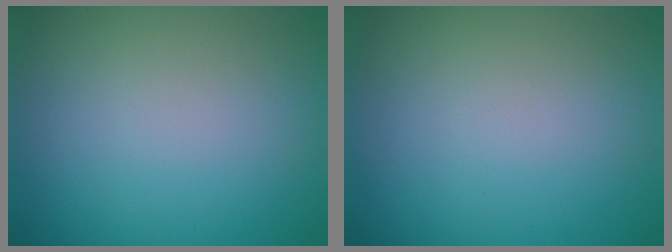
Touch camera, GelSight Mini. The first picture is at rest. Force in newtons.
{"total": 0.0}